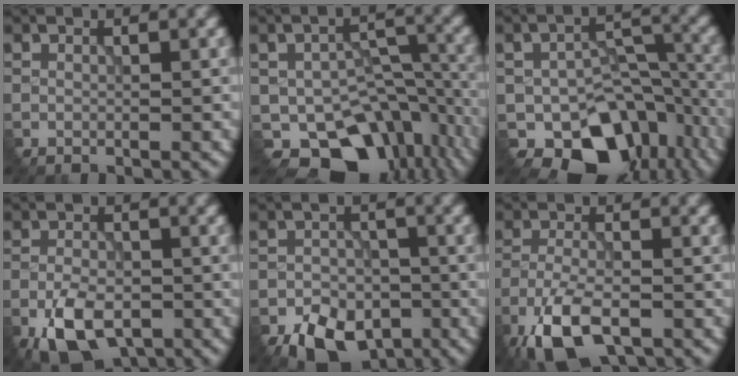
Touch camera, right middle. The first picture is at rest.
{"total": 8.9, "force": [-5.0, 5.9, 4.4], "torque": [-0.048, -0.030, -0.066]}
{"total": 9.6, "force": [-5.4, 6.1, 5.0], "torque": [-0.062, -0.031, -0.074]}
{"total": 6.5, "force": [-4.0, 3.2, 3.9], "torque": [-0.077, -0.013, -0.075]}
{"total": 6.7, "force": [-4.6, 3.8, 3.0], "torque": [-0.043, -0.016, -0.075]}
{"total": 6.5, "force": [-4.6, 2.4, 4.0], "torque": [-0.082, -0.011, -0.094]}